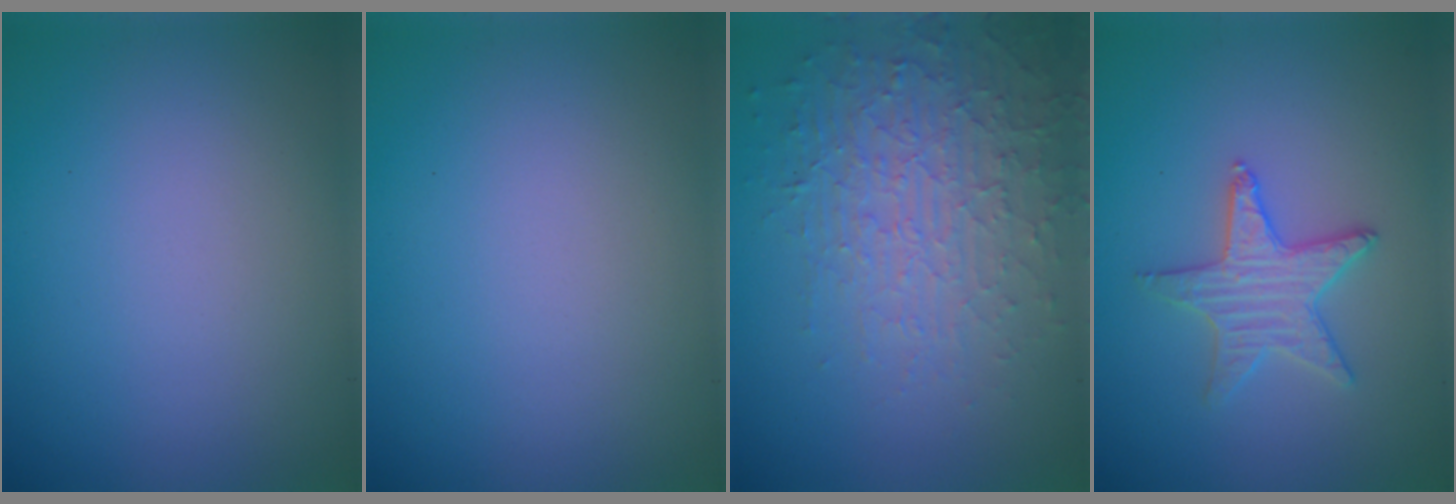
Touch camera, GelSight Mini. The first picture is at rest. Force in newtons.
{"total": 0.0}
{"total": 3.9, "press": 3.9, "slide": 0.3}
{"total": 3.0, "press": 3.0, "slide": 0.1}